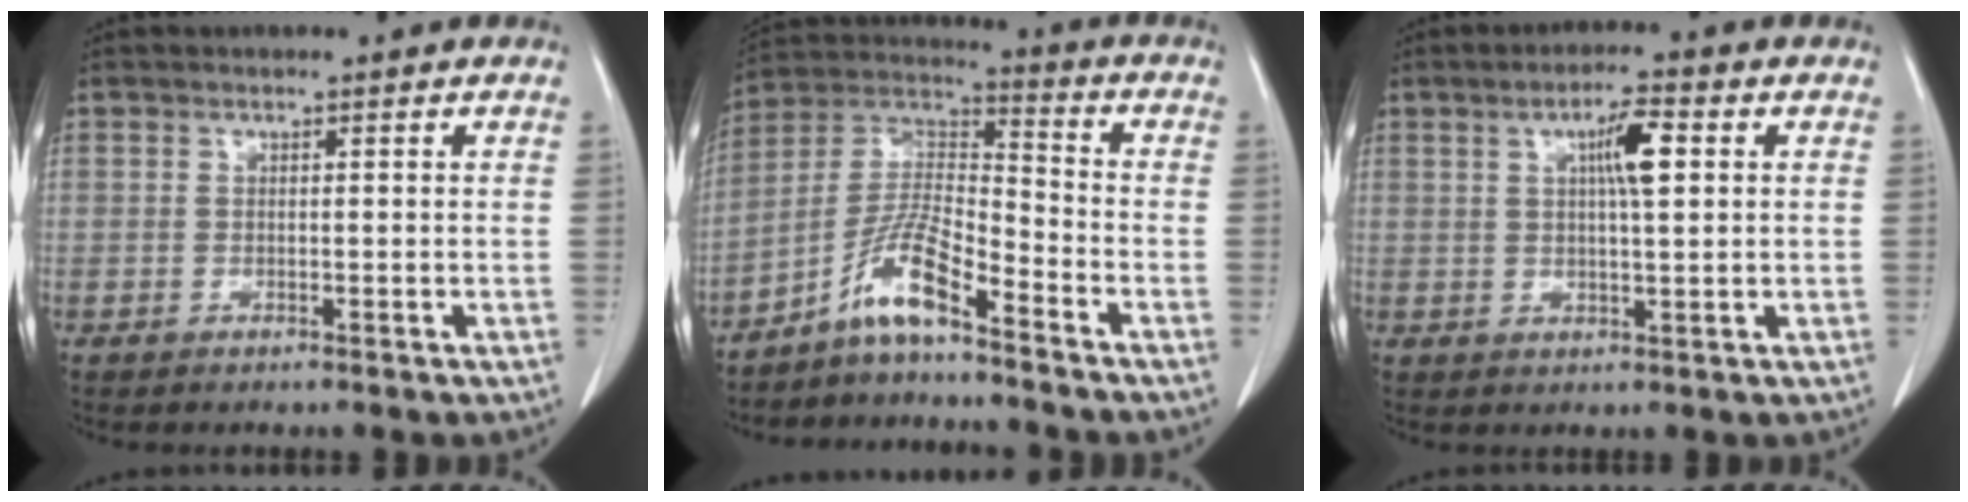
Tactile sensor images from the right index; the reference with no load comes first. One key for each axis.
{"total": 8.8, "fx": -6.2, "fy": 0.9, "fz": 6.2, "tx": -0.133, "ty": 0.012, "tz": -0.122}
{"total": 5.5, "fx": 1.6, "fy": 0.8, "fz": 5.2, "tx": -0.090, "ty": 0.006, "tz": 0.027}